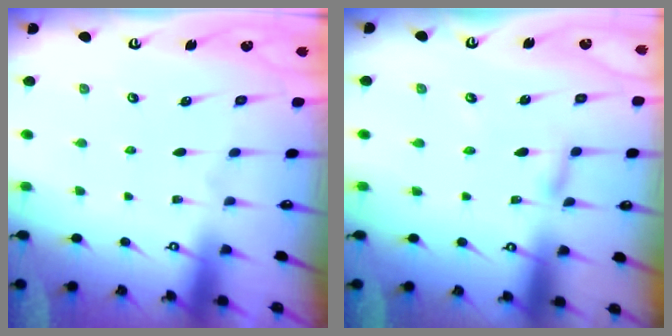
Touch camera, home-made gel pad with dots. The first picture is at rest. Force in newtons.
{"total": 2.7, "press": 2.7, "slide": 0.2}